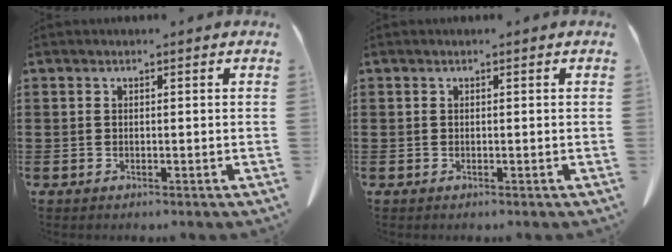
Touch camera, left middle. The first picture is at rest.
{"total": 0.0}